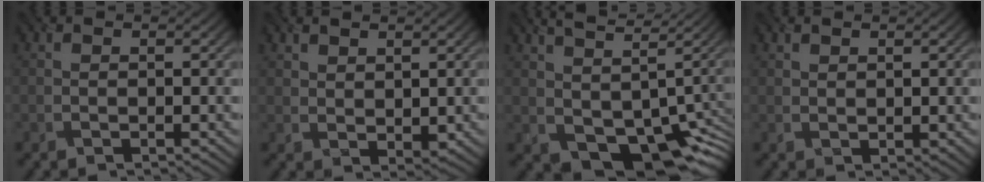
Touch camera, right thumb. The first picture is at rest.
{"total": 2.5, "force": [1.6, 1.5, 1.1], "torque": [-0.023, -0.007, 0.037]}
{"total": 11.9, "force": [1.4, 7.1, 9.3], "torque": [-0.151, -0.029, 0.060]}
{"total": 1.2, "force": [0.8, 0.7, 0.4], "torque": [-0.007, -0.004, 0.019]}